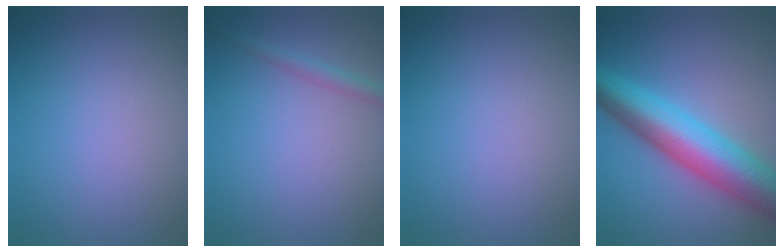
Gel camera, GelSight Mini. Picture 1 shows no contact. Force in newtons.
{"total": 1.5, "press": 1.5, "slide": 0.0}
{"total": 0.0}
{"total": 9.2, "press": 9.2, "slide": 0.0}